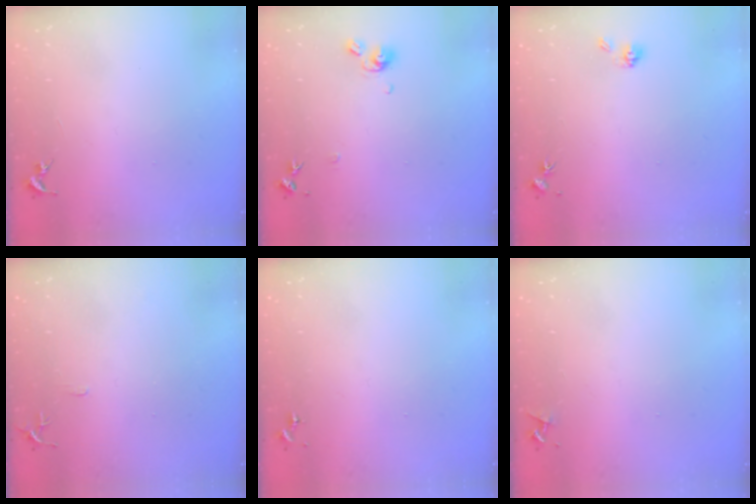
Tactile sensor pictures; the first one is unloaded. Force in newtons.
{"total": 7.9, "press": 7.9, "slide": 0.8}
{"total": 5.0, "press": 4.6, "slide": 1.7}
{"total": 5.3, "press": 5.2, "slide": 0.6}
{"total": 0.0}
{"total": 4.2, "press": 4.2, "slide": 0.5}